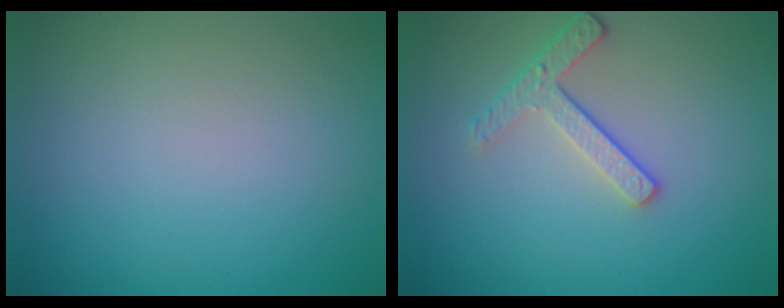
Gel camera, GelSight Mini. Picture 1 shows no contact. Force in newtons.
{"total": 2.6, "press": 2.2, "slide": 1.3}